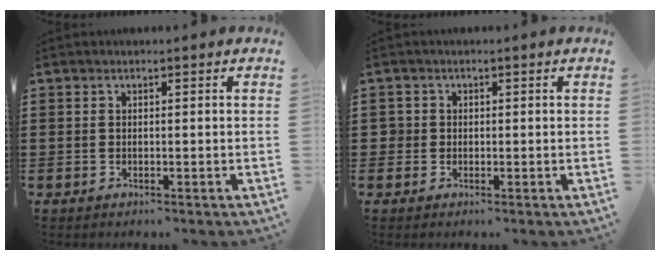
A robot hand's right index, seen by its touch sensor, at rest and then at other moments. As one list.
[{"total": 1.4, "force": [0.1, 1.4, 0.2], "torque": [-0.010, 0.007, -0.001]}]